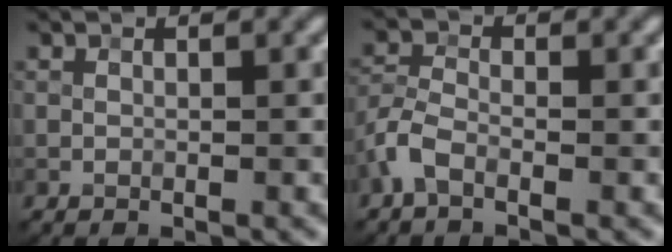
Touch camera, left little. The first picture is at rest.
{"total": 2.5, "force": [-1.6, 1.1, 1.6], "torque": [-0.042, 0.008, -0.046]}